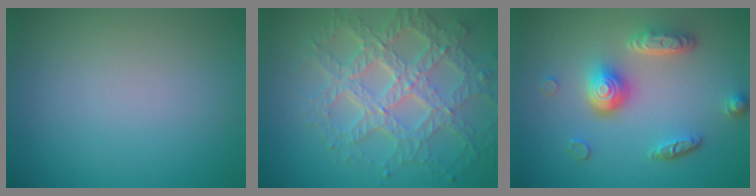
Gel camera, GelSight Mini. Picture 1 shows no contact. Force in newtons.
{"total": 7.8, "press": 5.6, "slide": 5.5}
{"total": 5.0, "press": 3.7, "slide": 3.3}